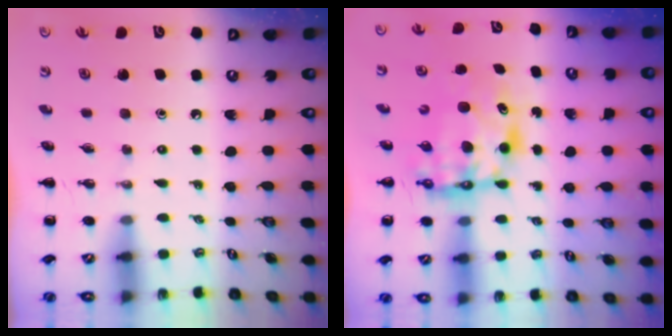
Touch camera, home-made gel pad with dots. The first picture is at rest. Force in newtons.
{"total": 7.1, "press": 7.0, "slide": 1.4}